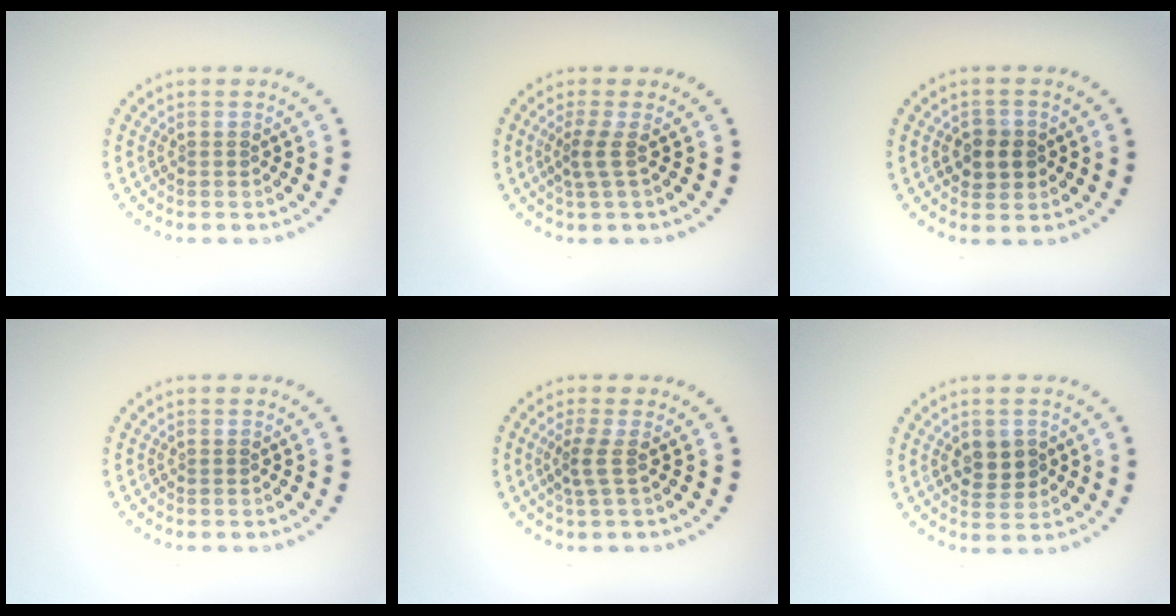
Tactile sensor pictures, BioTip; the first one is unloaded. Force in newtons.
{"total": 1.8, "press": 1.2, "slide": 1.4}
{"total": 2.4, "press": 2.3, "slide": 0.6}
{"total": 0.0}
{"total": 2.0, "press": 1.3, "slide": 1.4}
{"total": 2.8, "press": 2.8, "slide": 0.4}